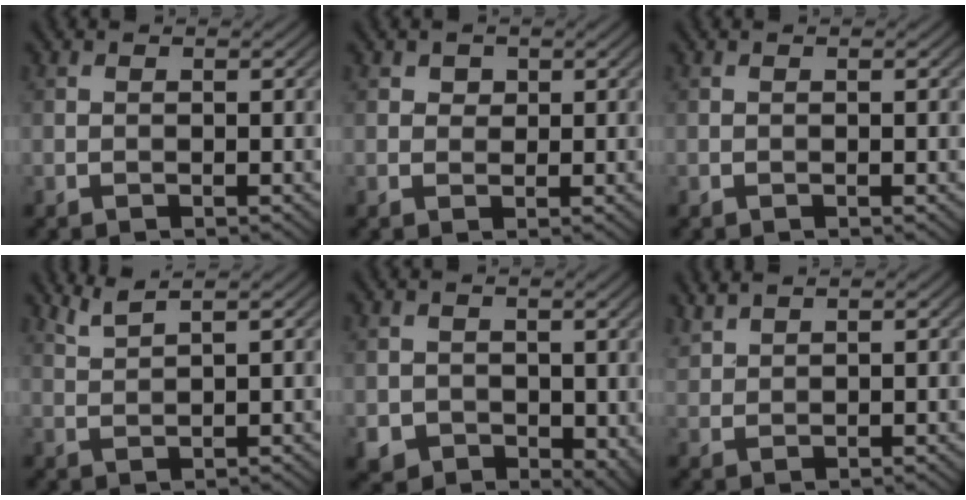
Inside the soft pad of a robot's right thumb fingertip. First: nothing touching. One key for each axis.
{"total": 1.5, "fx": 0.7, "fy": 1.3, "fz": 0.5, "tx": -0.009, "ty": -0.001, "tz": 0.011}
{"total": 0.0}
{"total": 3.0, "fx": 2.2, "fy": 0.5, "fz": 2.0, "tx": -0.038, "ty": 0.011, "tz": 0.051}
{"total": 5.2, "fx": 0.0, "fy": 4.6, "fz": 2.4, "tx": -0.066, "ty": -0.035, "tz": 0.009}
{"total": 2.4, "fx": 2.1, "fy": 0.6, "fz": 0.8, "tx": -0.022, "ty": 0.007, "tz": 0.053}